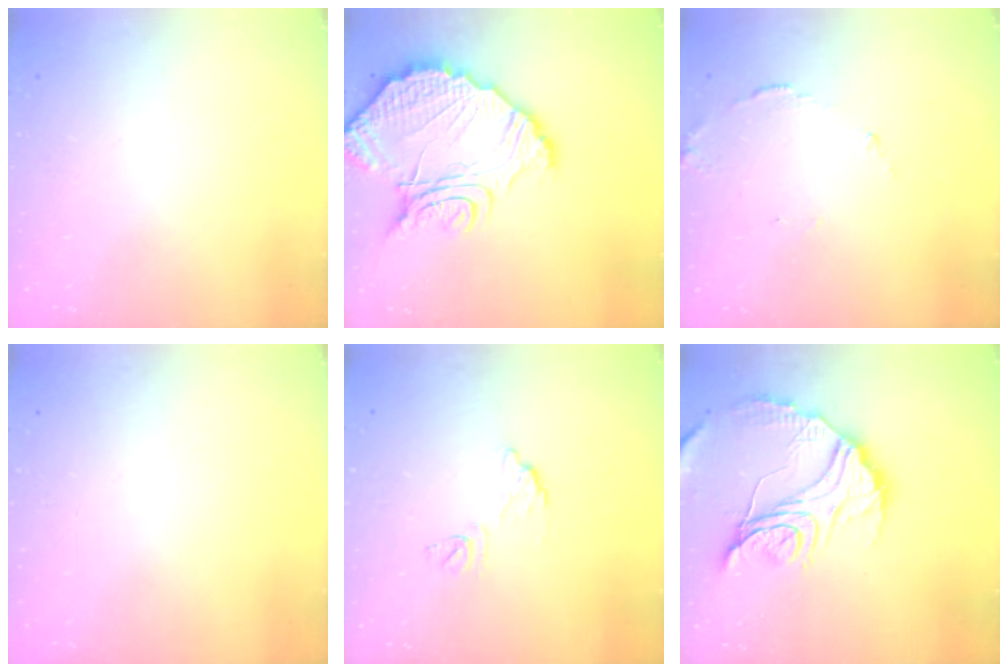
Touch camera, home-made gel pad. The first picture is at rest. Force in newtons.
{"total": 16.0, "press": 16.0, "slide": 1.3}
{"total": 7.8, "press": 7.8, "slide": 0.5}
{"total": 0.0}
{"total": 6.6, "press": 6.6, "slide": 0.4}
{"total": 17.2, "press": 17.1, "slide": 1.6}